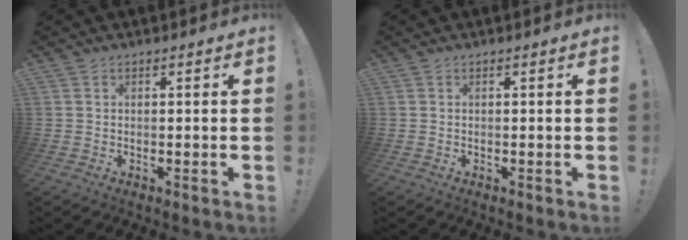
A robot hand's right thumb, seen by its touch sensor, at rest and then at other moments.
{"total": 0.0}